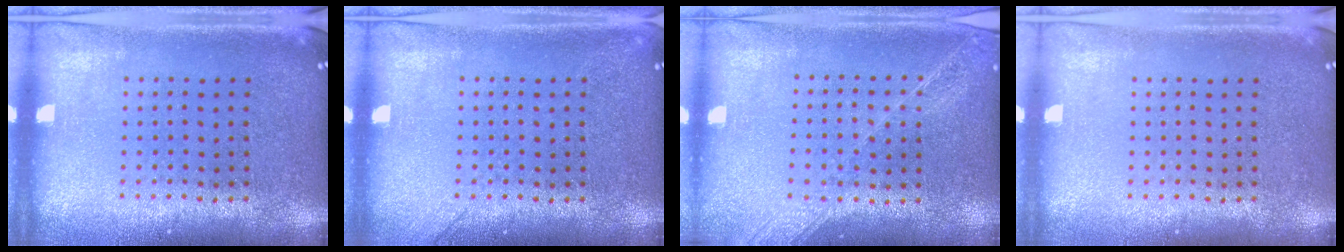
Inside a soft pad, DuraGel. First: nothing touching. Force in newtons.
{"total": 1.1, "press": 1.1, "slide": 0.3}
{"total": 1.5, "press": 1.4, "slide": 0.5}
{"total": 0.0}